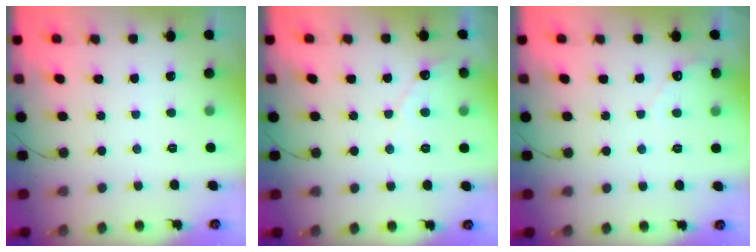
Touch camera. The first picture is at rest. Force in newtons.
{"total": 4.3, "press": 4.3, "slide": 0.2}
{"total": 2.6, "press": 2.6, "slide": 0.2}